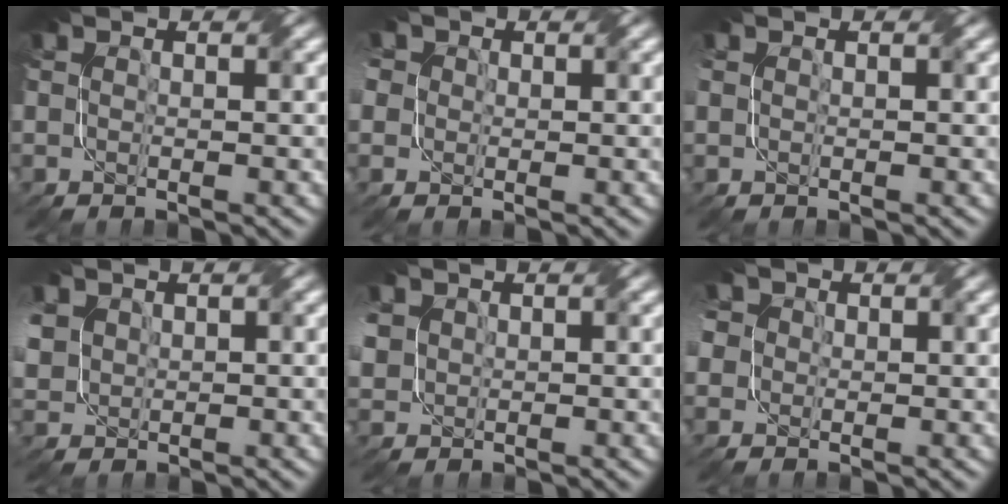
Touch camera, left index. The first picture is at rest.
{"total": 5.5, "force": [0.8, 4.9, 2.3], "torque": [-0.053, 0.024, -0.026]}
{"total": 0.7, "force": [-0.1, 0.5, 0.4], "torque": [-0.005, -0.004, 0.000]}
{"total": 3.9, "force": [0.9, 3.4, 1.7], "torque": [-0.061, 0.008, 0.020]}
{"total": 3.2, "force": [0.6, 2.8, 1.2], "torque": [-0.046, 0.005, 0.014]}
{"total": 6.4, "force": [1.1, 5.6, 2.8], "torque": [-0.066, 0.030, -0.024]}